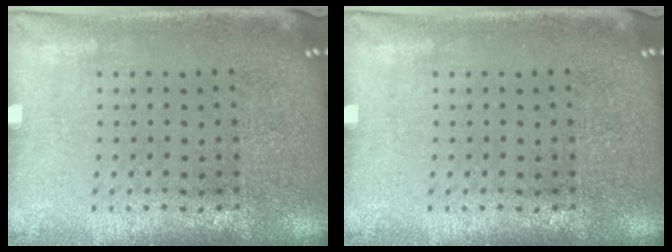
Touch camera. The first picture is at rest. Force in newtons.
{"total": 0.0}